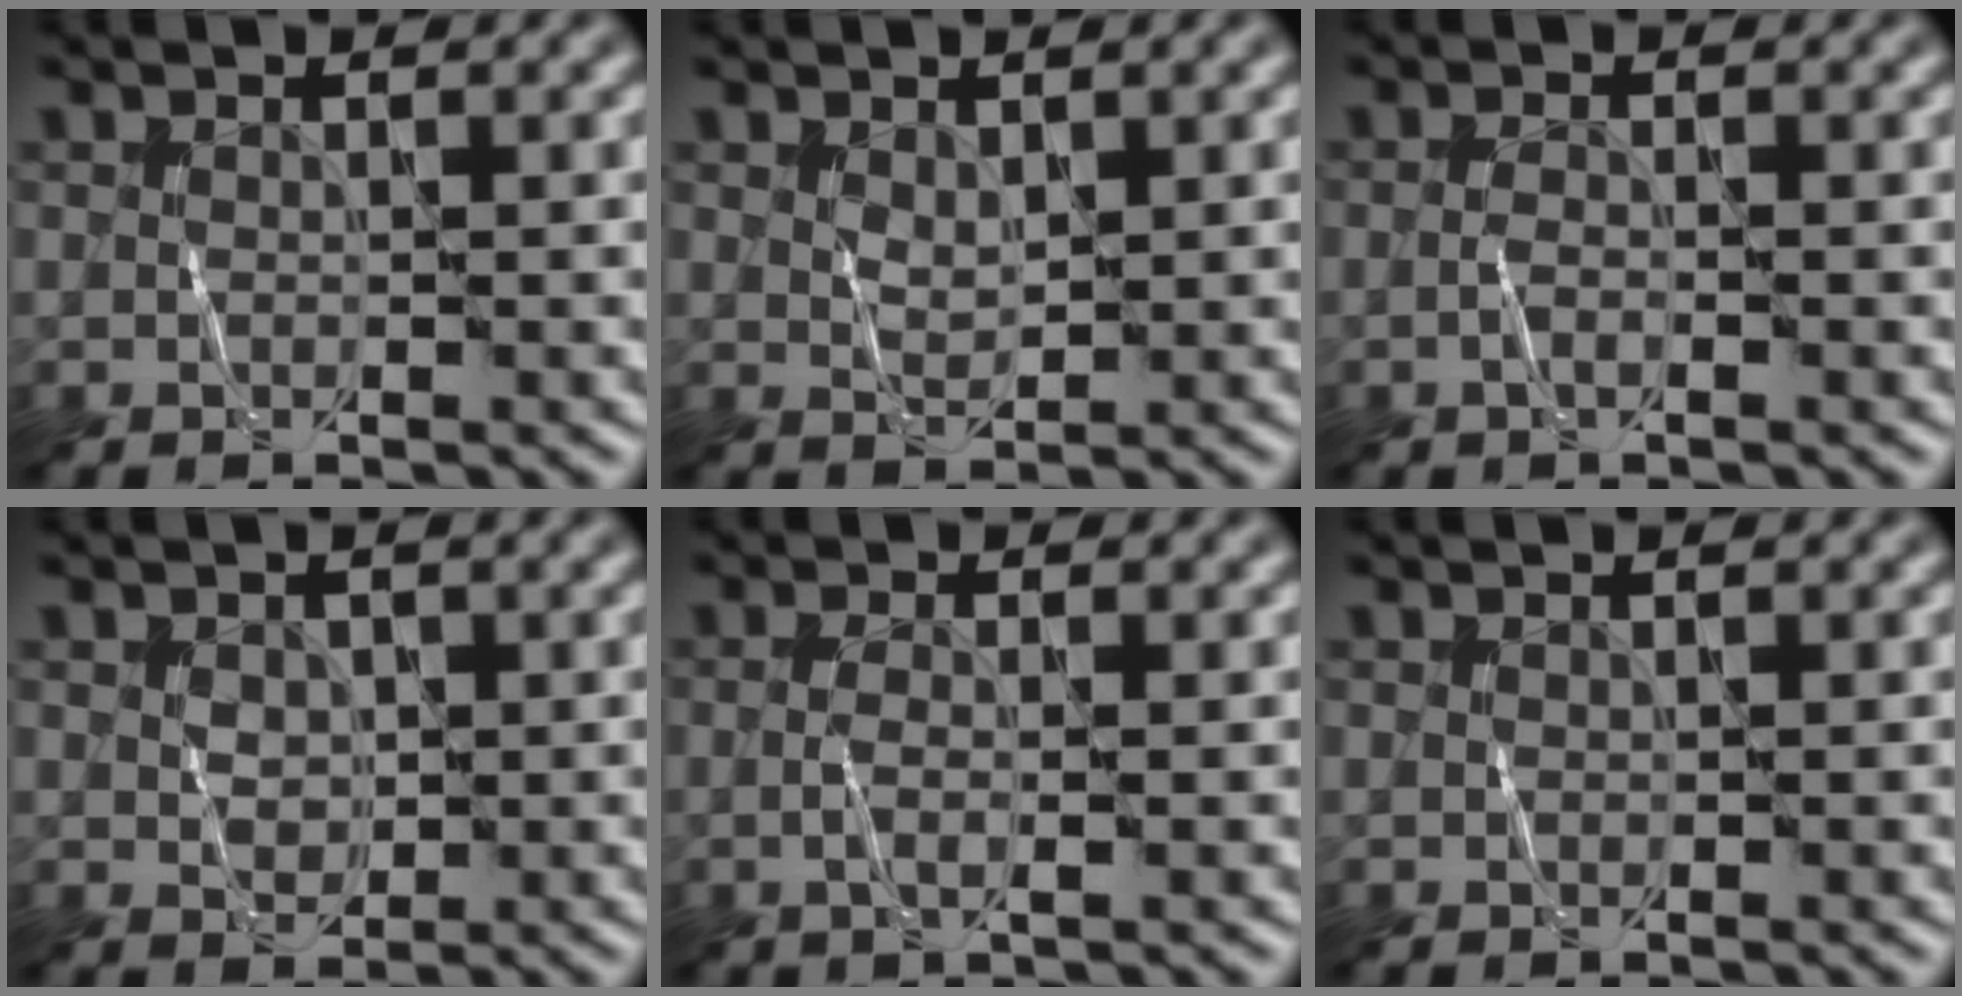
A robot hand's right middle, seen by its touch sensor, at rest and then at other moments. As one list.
[{"total": 1.2, "force": [0.9, 0.5, 0.6], "torque": [-0.012, 0.003, 0.022]}, {"total": 0.8, "force": [-0.3, 0.3, 0.7], "torque": [-0.015, 0.005, -0.009]}, {"total": 1.3, "force": [0.5, 1.1, 0.4], "torque": [-0.006, 0.003, 0.013]}, {"total": 1.3, "force": [-0.1, 0.4, 1.3], "torque": [-0.030, 0.003, -0.006]}, {"total": 0.0}]